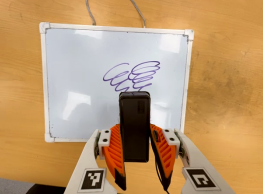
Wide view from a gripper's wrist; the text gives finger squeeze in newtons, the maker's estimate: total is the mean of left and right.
{"total": 4.2, "left": 3.0, "right": 5.5}